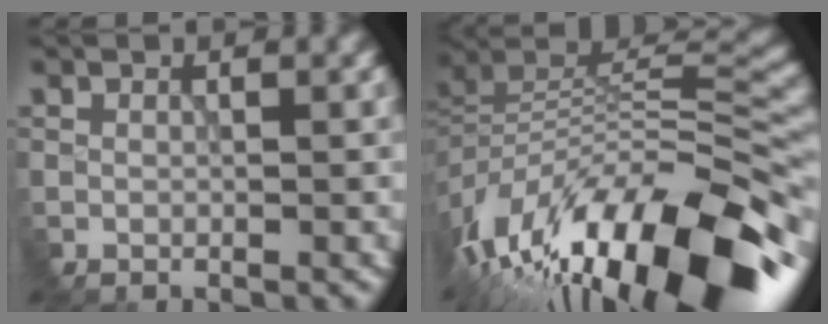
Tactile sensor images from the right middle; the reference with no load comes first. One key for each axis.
{"total": 16.0, "fx": -9.8, "fy": 6.5, "fz": 10.9, "tx": -0.212, "ty": -0.007, "tz": -0.143}